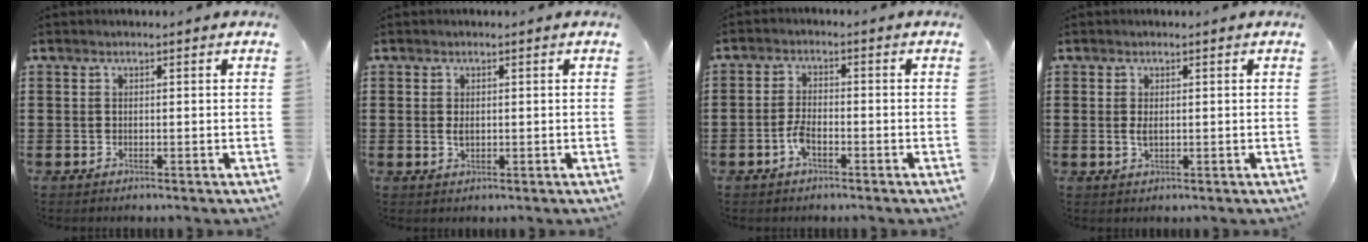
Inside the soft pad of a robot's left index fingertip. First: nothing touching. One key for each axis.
{"total": 1.5, "fx": 0.1, "fy": 0.8, "fz": 1.3, "tx": -0.026, "ty": 0.003, "tz": 0.001}
{"total": 3.6, "fx": -1.7, "fy": 1.5, "fz": 2.8, "tx": -0.069, "ty": -0.002, "tz": -0.037}
{"total": 1.8, "fx": 0.1, "fy": 0.8, "fz": 1.6, "tx": -0.032, "ty": 0.001, "tz": 0.001}